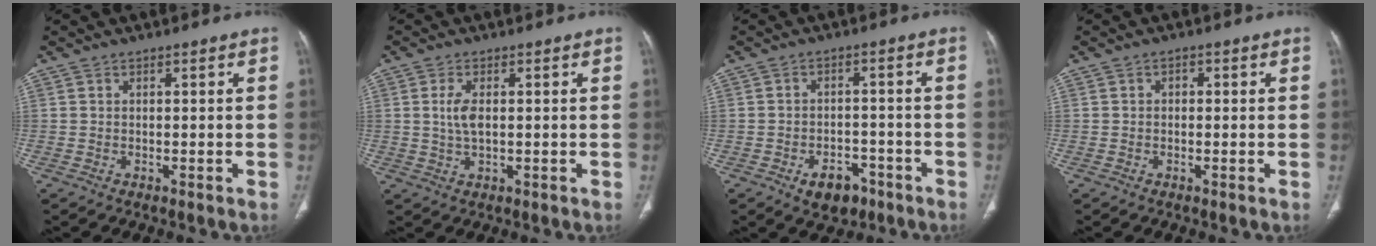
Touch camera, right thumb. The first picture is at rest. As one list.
[{"total": 3.9, "force": [0.4, 1.7, 3.4], "torque": [-0.077, 0.000, 0.011]}, {"total": 6.5, "force": [-3.7, 4.2, 3.3], "torque": [-0.032, 0.026, -0.050]}, {"total": 1.1, "force": [0.0, 0.9, 0.7], "torque": [-0.003, 0.004, -0.005]}]